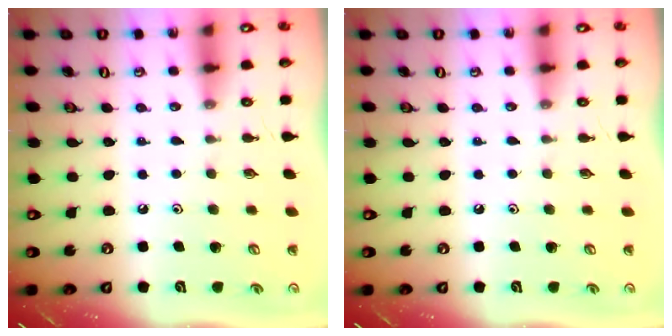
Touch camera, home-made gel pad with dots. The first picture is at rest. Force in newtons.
{"total": 0.0}